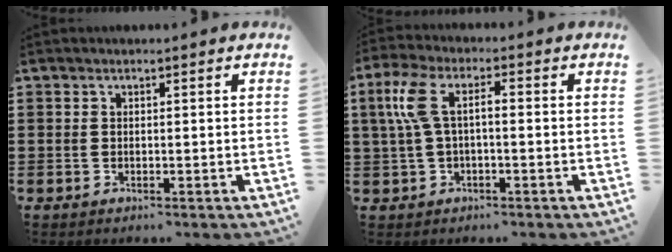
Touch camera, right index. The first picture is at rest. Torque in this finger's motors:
{"motor_torque": [1.44, 0.70, 0.89, 0.21]}